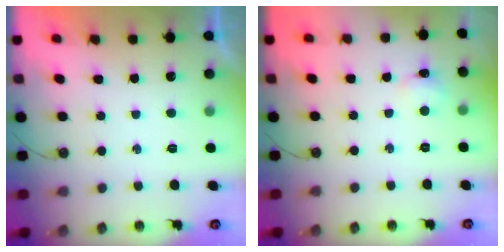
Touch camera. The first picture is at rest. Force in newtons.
{"total": 2.4, "press": 2.3, "slide": 0.5}